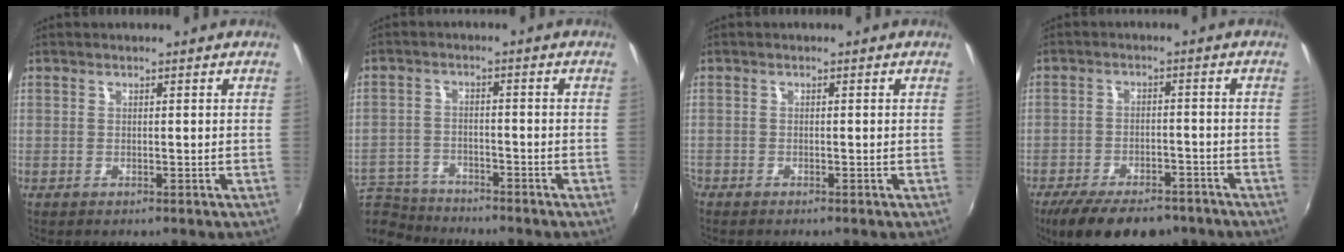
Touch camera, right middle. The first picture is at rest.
{"total": 12.0, "force": [-10.5, 4.4, 3.7], "torque": [-0.110, -0.006, -0.186]}
{"total": 0.8, "force": [-0.8, 0.2, 0.1], "torque": [-0.005, -0.004, -0.018]}
{"total": 14.9, "force": [-11.2, 6.0, 7.9], "torque": [-0.167, -0.030, -0.169]}